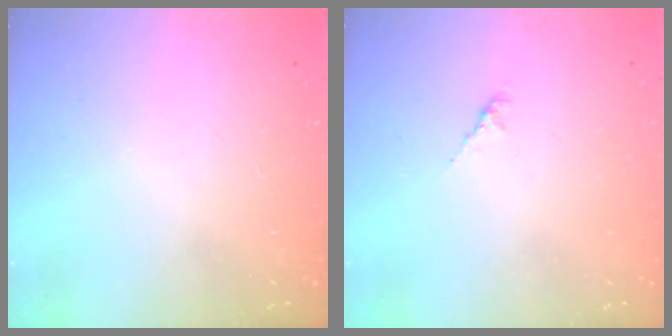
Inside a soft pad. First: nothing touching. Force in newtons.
{"total": 1.5, "press": 1.4, "slide": 0.5}